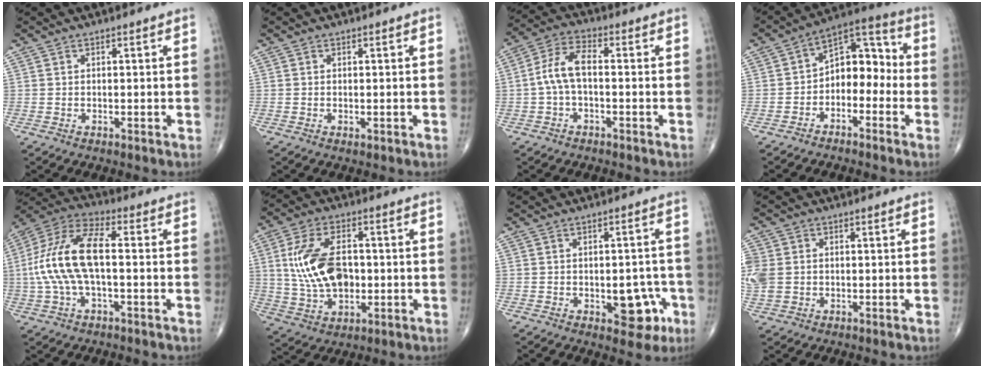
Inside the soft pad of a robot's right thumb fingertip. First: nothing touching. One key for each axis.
{"total": 0.6, "fx": -0.1, "fy": 0.3, "fz": 0.5, "tx": -0.010, "ty": -0.003, "tz": -0.002}
{"total": 7.1, "fx": -0.7, "fy": 3.4, "fz": 6.2, "tx": -0.129, "ty": 0.028, "tz": -0.021}
{"total": 10.4, "fx": -2.1, "fy": 6.8, "fz": 7.5, "tx": -0.075, "ty": 0.050, "tz": -0.050}
{"total": 15.4, "fx": -0.5, "fy": 6.8, "fz": 13.8, "tx": -0.299, "ty": 0.039, "tz": -0.013}
{"total": 14.3, "fx": 0.7, "fy": 8.6, "fz": 11.4, "tx": -0.202, "ty": 0.005, "tz": 0.021}
{"total": 7.6, "fx": -2.6, "fy": 4.3, "fz": 5.7, "tx": -0.036, "ty": 0.015, "tz": -0.026}
{"total": 8.7, "fx": 0.1, "fy": 7.1, "fz": 5.0, "tx": -0.151, "ty": 0.008, "tz": 0.009}